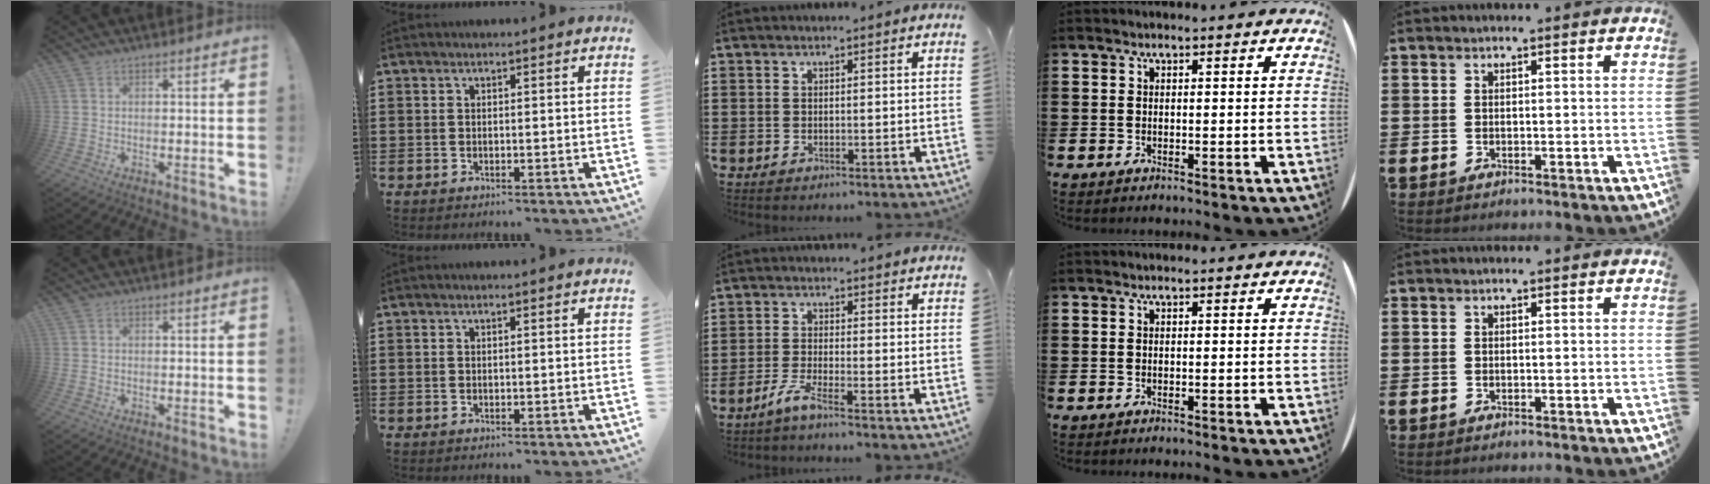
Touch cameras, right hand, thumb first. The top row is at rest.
{"middle": {"total": 3.4, "force": [-2.3, 0.0, 2.5], "torque": [-0.055, -0.008, -0.047]}}